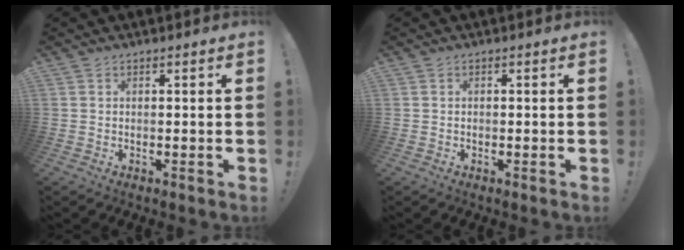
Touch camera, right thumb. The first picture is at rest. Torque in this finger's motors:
{"motor_torque": [-0.15, 0.03, 0.17, -0.20, 0.01]}